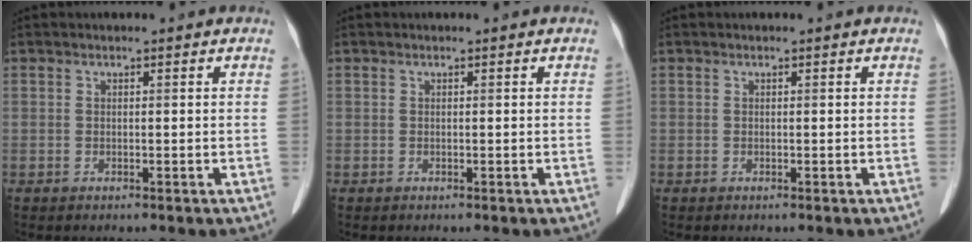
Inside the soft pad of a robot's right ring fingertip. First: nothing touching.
{"total": 0.0}
{"total": 0.0}